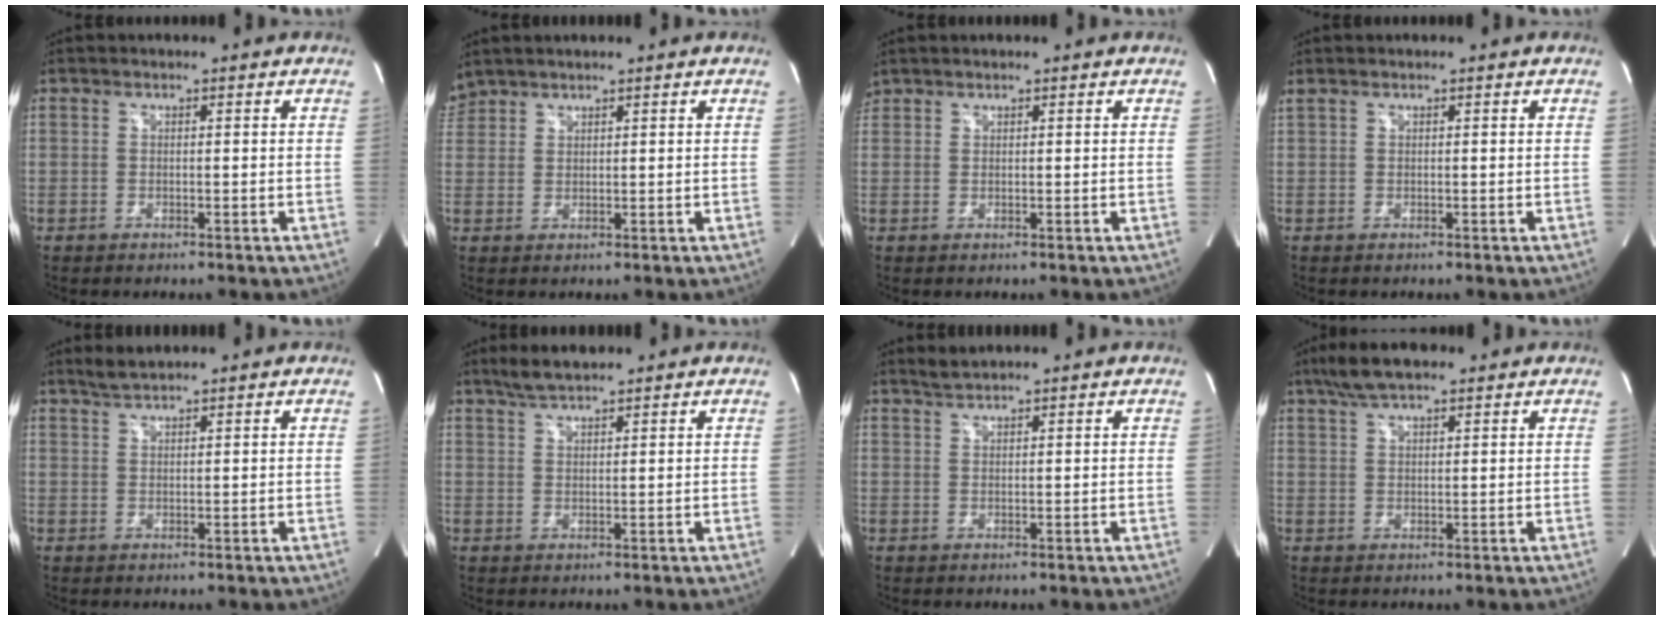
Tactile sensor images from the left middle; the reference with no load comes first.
{"total": 2.9, "force": [2.7, 0.8, 0.1], "torque": [-0.009, 0.019, 0.059]}
{"total": 1.3, "force": [1.2, 0.6, 0.0], "torque": [-0.003, 0.015, 0.025]}
{"total": 0.7, "force": [0.5, -0.1, 0.4], "torque": [-0.028, 0.021, 0.020]}
{"total": 2.2, "force": [2.1, -0.1, 0.8], "torque": [-0.021, 0.006, 0.042]}
{"total": 4.0, "force": [3.4, 0.5, 2.0], "torque": [-0.049, 0.010, 0.066]}
{"total": 1.6, "force": [1.5, -0.3, 0.3], "torque": [-0.008, 0.005, 0.035]}
{"total": 6.2, "force": [4.6, 1.4, 3.9], "torque": [-0.086, 0.020, 0.085]}